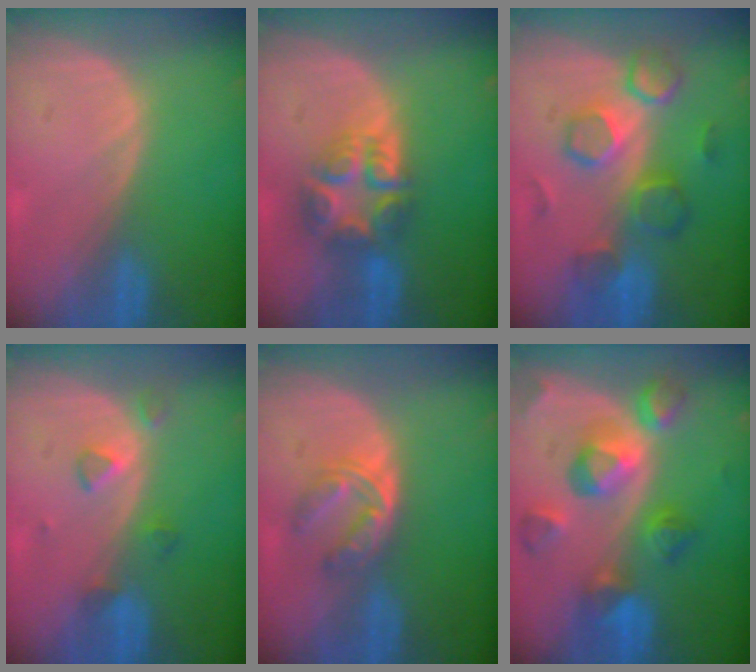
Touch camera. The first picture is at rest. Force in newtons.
{"total": 7.7, "press": 6.7, "slide": 3.7}
{"total": 8.3, "press": 8.2, "slide": 1.4}
{"total": 3.2, "press": 3.1, "slide": 0.8}
{"total": 6.0, "press": 4.8, "slide": 3.5}
{"total": 10.3, "press": 9.2, "slide": 4.7}